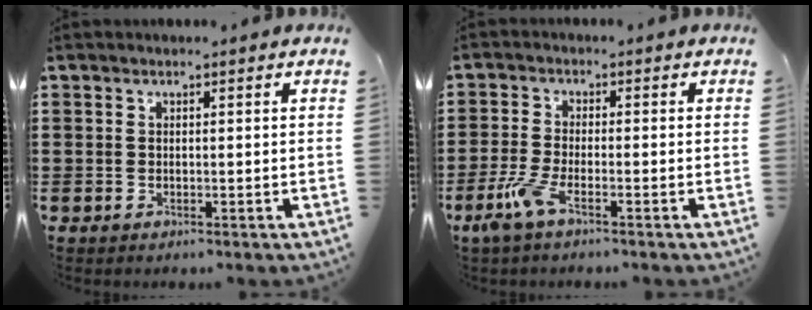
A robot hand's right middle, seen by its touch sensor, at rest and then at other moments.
{"total": 4.5, "force": [-2.3, 0.9, 3.7], "torque": [-0.097, -0.012, -0.050]}